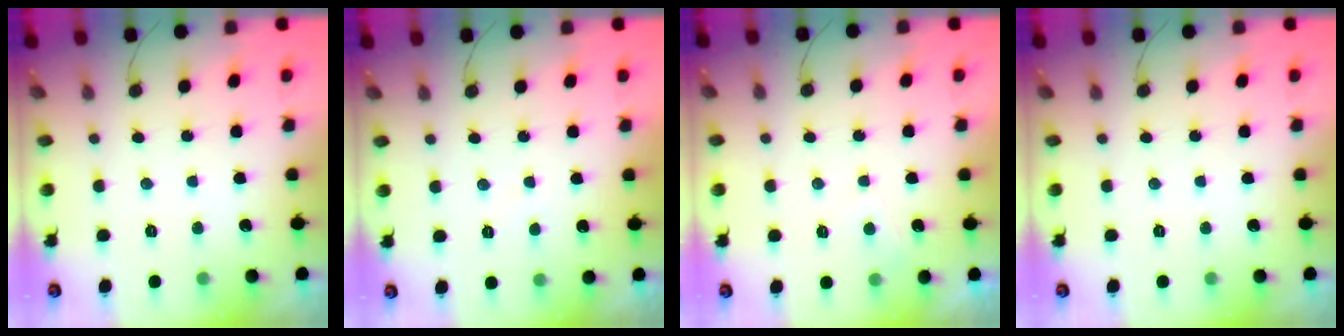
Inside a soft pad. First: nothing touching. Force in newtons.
{"total": 1.1, "press": 1.0, "slide": 0.4}
{"total": 2.0, "press": 2.0, "slide": 0.2}
{"total": 0.0}